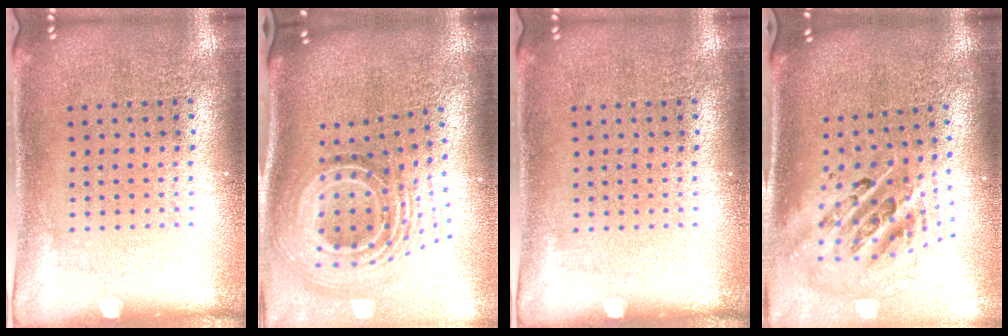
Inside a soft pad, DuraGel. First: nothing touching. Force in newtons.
{"total": 2.6, "press": 1.7, "slide": 2.0}
{"total": 0.0}
{"total": 2.8, "press": 1.9, "slide": 2.0}